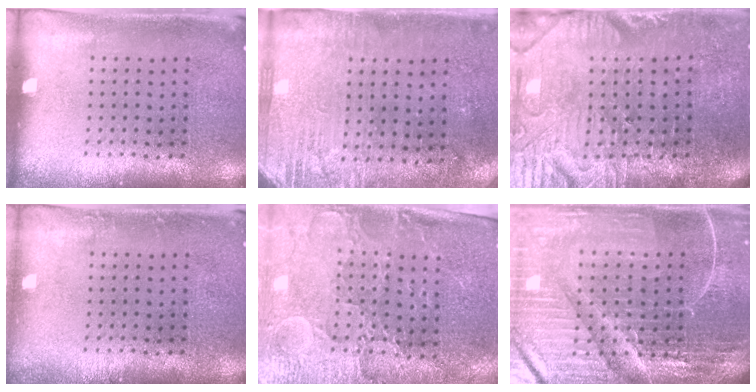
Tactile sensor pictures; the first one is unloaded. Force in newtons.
{"total": 2.9, "press": 2.7, "slide": 1.1}
{"total": 4.0, "press": 3.9, "slide": 1.0}
{"total": 0.7, "press": 0.7, "slide": 0.1}
{"total": 3.5, "press": 3.2, "slide": 1.3}
{"total": 5.6, "press": 5.2, "slide": 2.0}